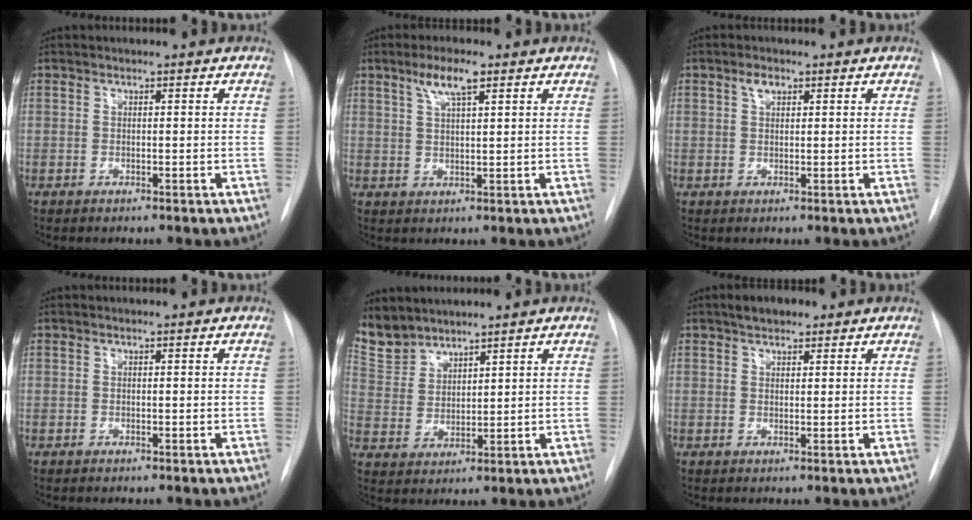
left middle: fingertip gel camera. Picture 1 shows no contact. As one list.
[{"total": 4.8, "force": [2.8, 0.7, 3.8], "torque": [-0.076, 0.006, 0.052]}, {"total": 1.7, "force": [1.0, 0.9, 1.1], "torque": [-0.022, 0.007, 0.017]}, {"total": 0.0}, {"total": 7.3, "force": [6.9, 2.3, 0.5], "torque": [-0.017, 0.006, 0.156]}, {"total": 3.2, "force": [2.3, 1.5, 1.7], "torque": [-0.032, 0.011, 0.036]}]